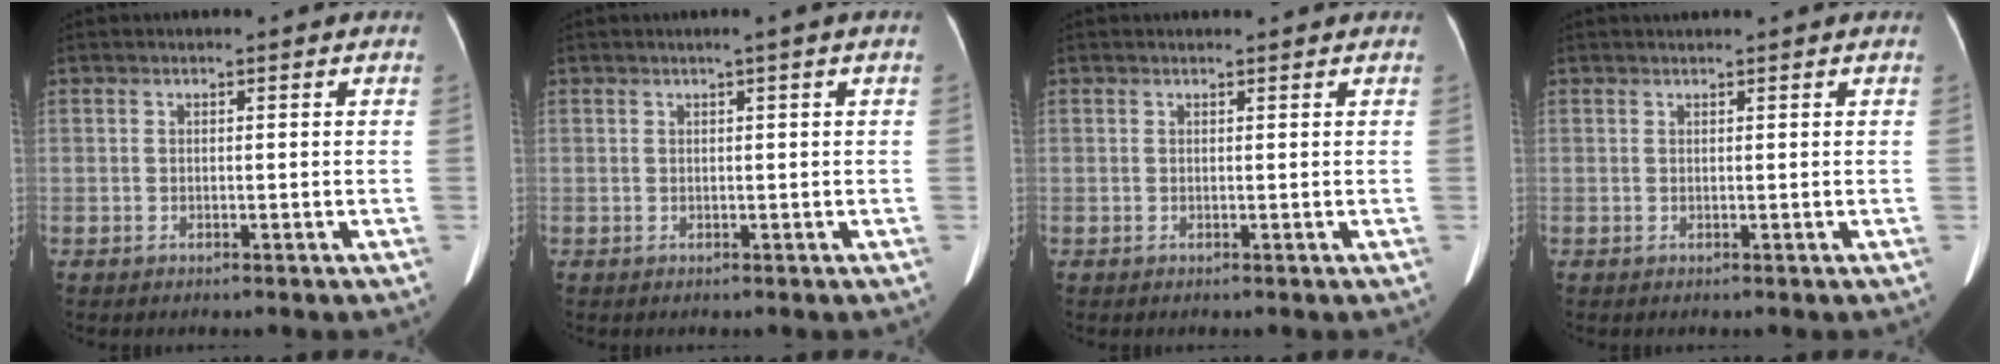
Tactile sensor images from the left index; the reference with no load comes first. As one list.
[{"total": 0.9, "force": [0.3, -0.4, 0.8], "torque": [-0.016, -0.001, 0.012]}, {"total": 1.7, "force": [1.6, 0.1, 0.4], "torque": [-0.008, 0.012, 0.021]}, {"total": 1.5, "force": [1.4, -0.3, 0.5], "torque": [-0.006, 0.019, 0.030]}]